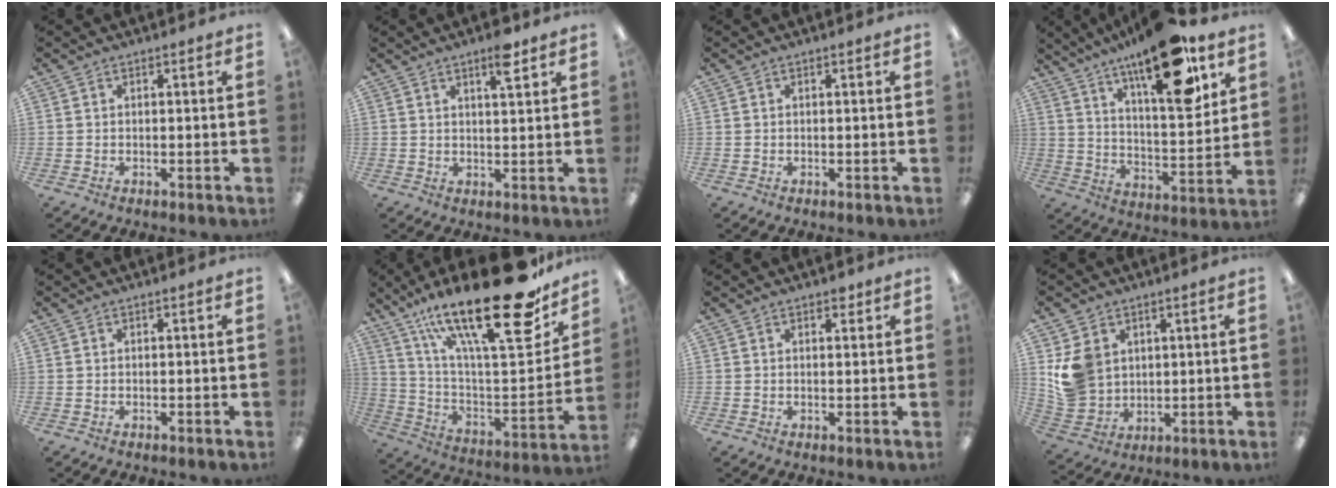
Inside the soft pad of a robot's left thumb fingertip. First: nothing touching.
{"total": 5.5, "force": [3.6, 1.3, 3.9], "torque": [-0.054, -0.014, 0.055]}
{"total": 0.0}
{"total": 21.2, "force": [13.9, 6.6, 14.7], "torque": [-0.225, -0.080, 0.223]}
{"total": 0.0}
{"total": 29.2, "force": [19.2, 7.8, 20.6], "torque": [-0.324, -0.128, 0.312]}
{"total": 1.9, "force": [1.4, 1.0, 0.8], "torque": [-0.001, -0.005, 0.021]}
{"total": 9.5, "force": [3.2, 8.2, 3.5], "torque": [-0.074, -0.004, 0.070]}